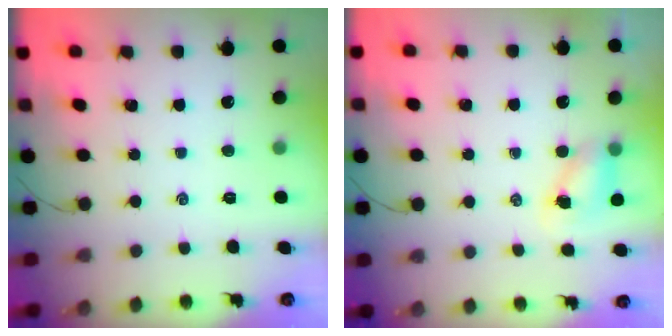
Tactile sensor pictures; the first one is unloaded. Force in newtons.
{"total": 5.8, "press": 5.8, "slide": 0.6}